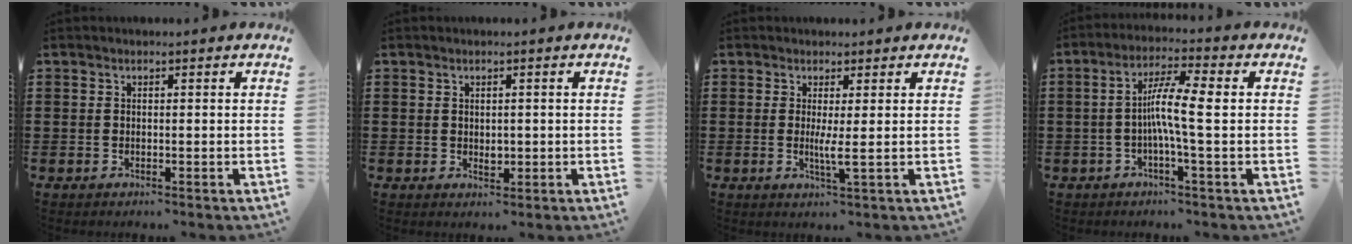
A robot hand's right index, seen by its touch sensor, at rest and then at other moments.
{"total": 1.5, "force": [0.1, 1.0, 1.1], "torque": [-0.020, 0.005, 0.002]}
{"total": 2.6, "force": [0.2, -0.2, 2.6], "torque": [-0.040, -0.010, -0.001]}
{"total": 7.3, "force": [-0.3, 0.5, 7.3], "torque": [-0.131, 0.001, -0.011]}